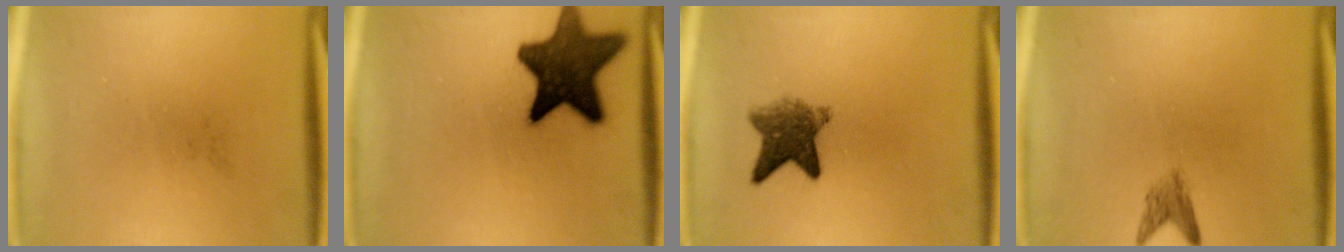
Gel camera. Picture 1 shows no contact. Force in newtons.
{"total": 14.1}
{"total": 6.1}
{"total": 2.0}